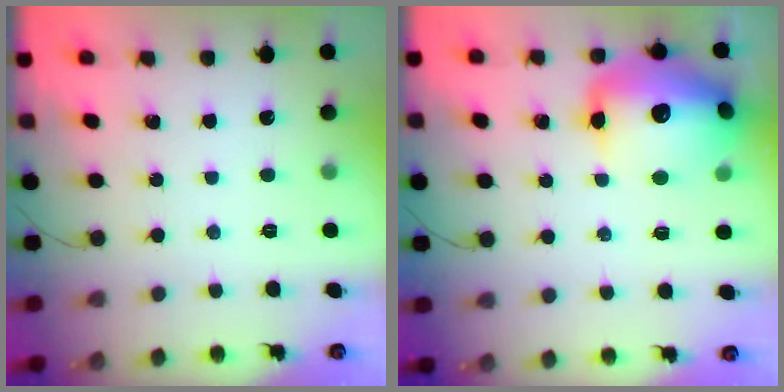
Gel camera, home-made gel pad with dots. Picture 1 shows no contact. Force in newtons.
{"total": 20.0, "press": 19.6, "slide": 3.9}